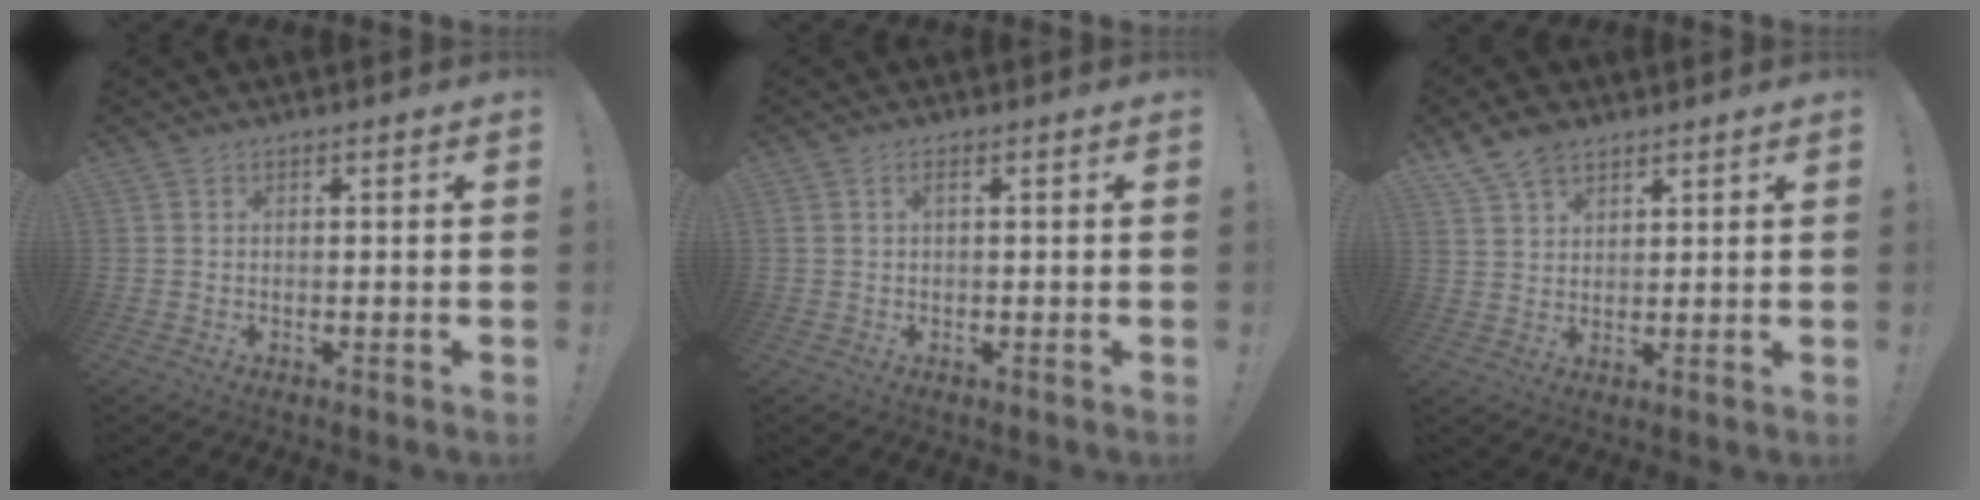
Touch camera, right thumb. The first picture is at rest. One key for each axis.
{"total": 1.1, "fx": 0.3, "fy": 0.3, "fz": 1.1, "tx": -0.023, "ty": 0.002, "tz": 0.005}
{"total": 7.3, "fx": 5.4, "fy": 3.9, "fz": 3.0, "tx": -0.053, "ty": -0.023, "tz": 0.104}